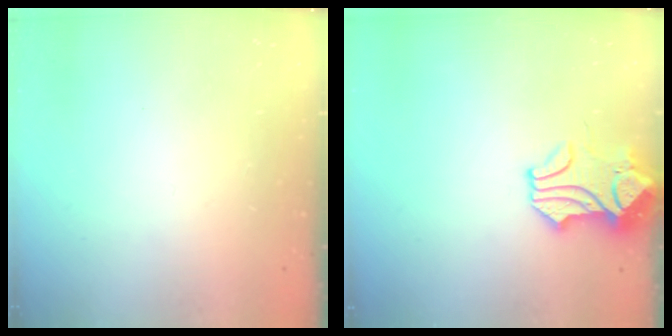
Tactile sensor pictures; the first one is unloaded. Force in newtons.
{"total": 1.2, "press": 1.0, "slide": 0.8}